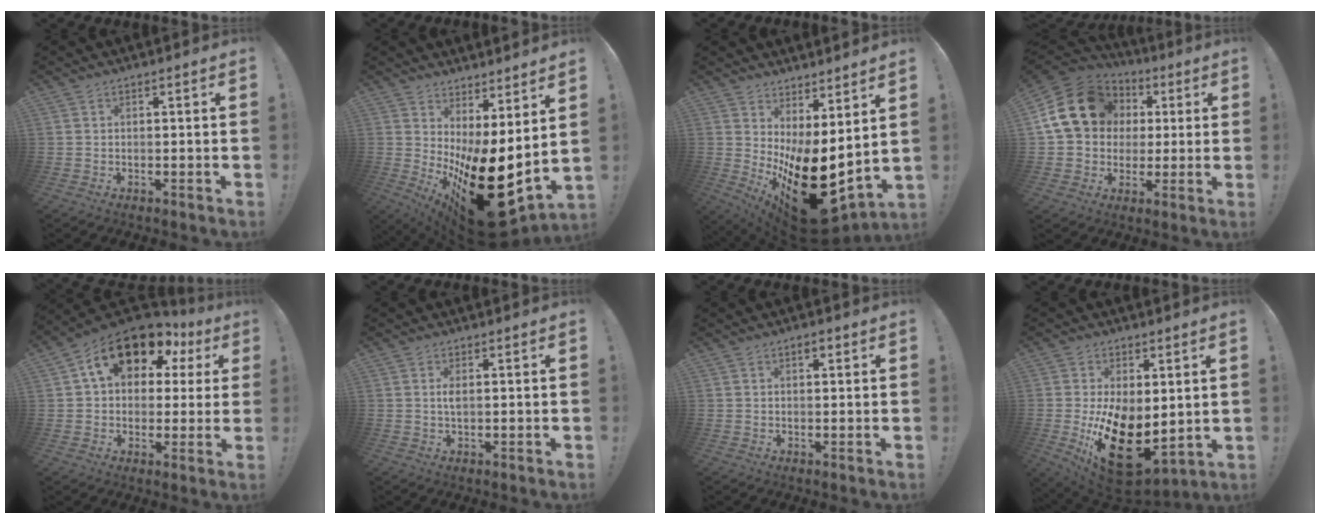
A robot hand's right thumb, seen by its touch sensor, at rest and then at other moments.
{"total": 19.7, "force": [-5.9, 7.1, 17.4], "torque": [-0.246, 0.001, -0.073]}
{"total": 19.8, "force": [-5.7, 8.5, 17.0], "torque": [-0.244, 0.012, -0.069]}
{"total": 19.9, "force": [5.2, 16.2, 10.3], "torque": [-0.162, -0.008, 0.114]}
{"total": 16.4, "force": [8.8, 9.8, 9.8], "torque": [-0.154, -0.045, 0.156]}
{"total": 1.9, "force": [0.2, 0.5, 1.8], "torque": [-0.031, 0.000, 0.001]}
{"total": 1.7, "force": [0.9, 0.9, 1.1], "torque": [-0.016, -0.001, 0.013]}
{"total": 18.5, "force": [-3.2, 11.4, 14.2], "torque": [-0.228, -0.002, -0.032]}